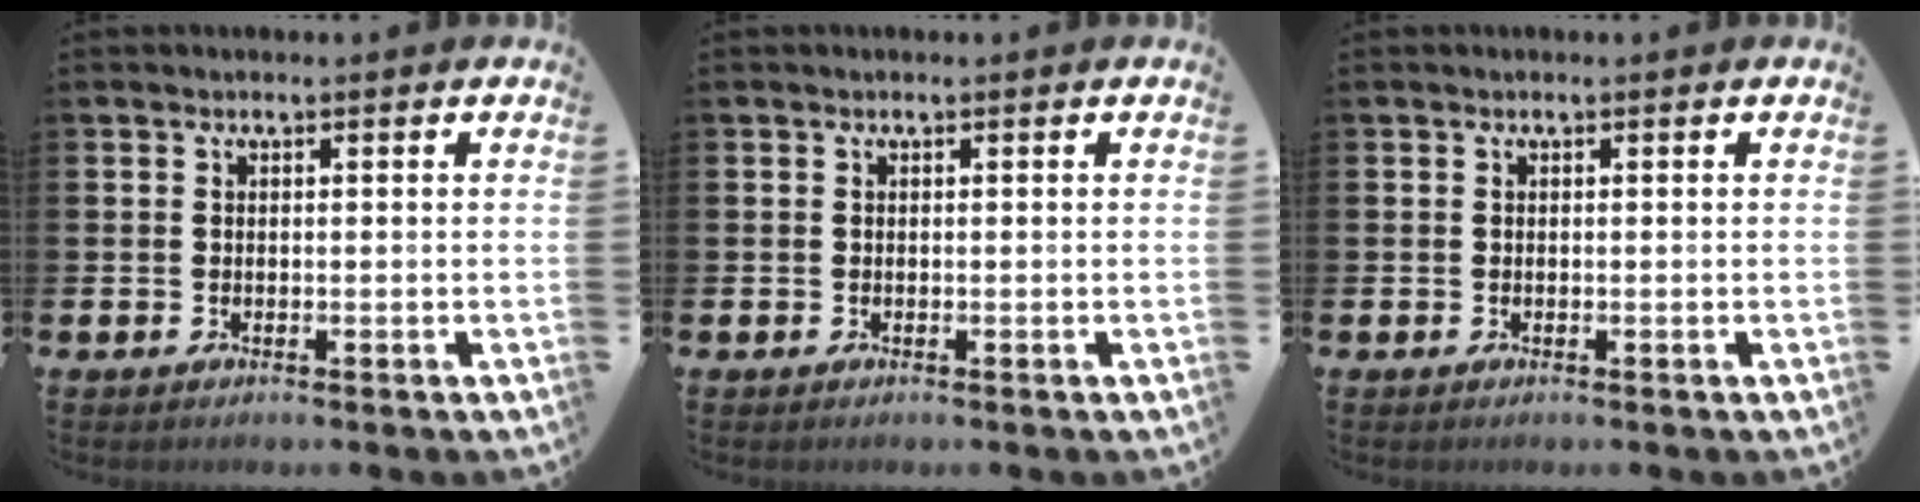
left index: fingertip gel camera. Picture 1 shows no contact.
{"total": 0.0}
{"total": 0.0}